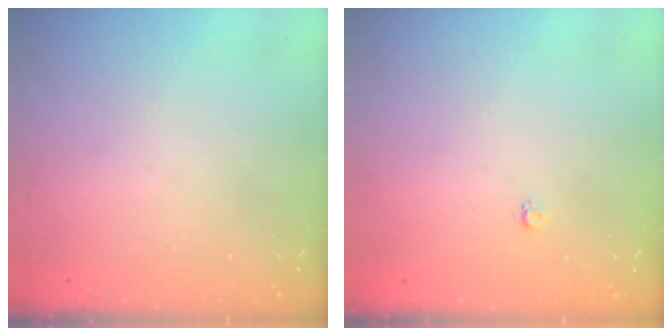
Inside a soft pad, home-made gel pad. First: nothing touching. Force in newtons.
{"total": 2.6, "press": 2.6, "slide": 0.3}